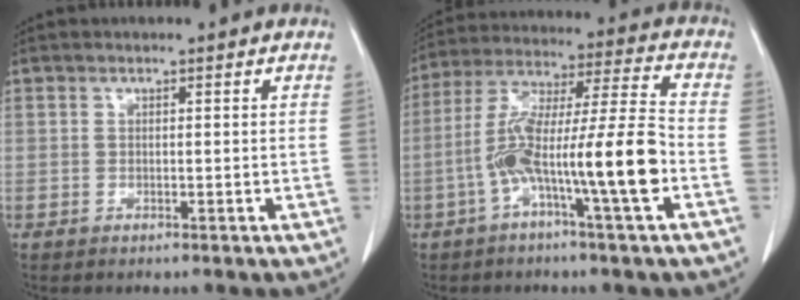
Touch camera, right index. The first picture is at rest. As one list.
[{"total": 15.8, "force": [-5.0, 0.2, 15.0], "torque": [-0.280, 0.013, -0.092]}]